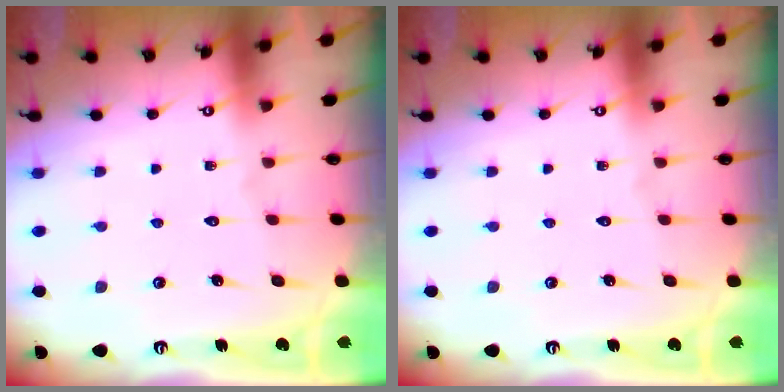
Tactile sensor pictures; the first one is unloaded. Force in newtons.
{"total": 0.0}